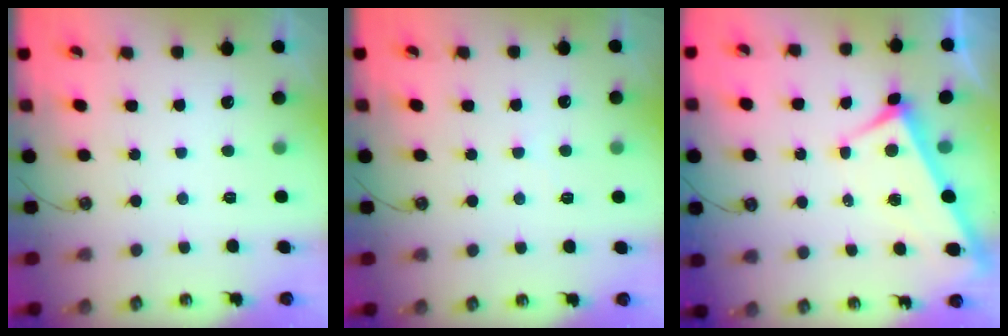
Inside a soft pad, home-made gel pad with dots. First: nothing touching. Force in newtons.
{"total": 0.8, "press": 0.8, "slide": 0.2}
{"total": 3.4, "press": 3.4, "slide": 0.4}